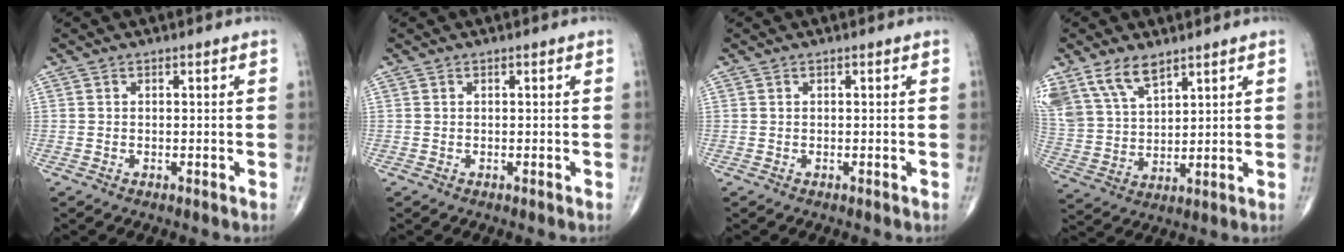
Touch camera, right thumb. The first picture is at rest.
{"total": 0.0}
{"total": 0.0}
{"total": 11.8, "force": [7.9, 6.0, 6.5], "torque": [-0.118, -0.019, 0.170]}